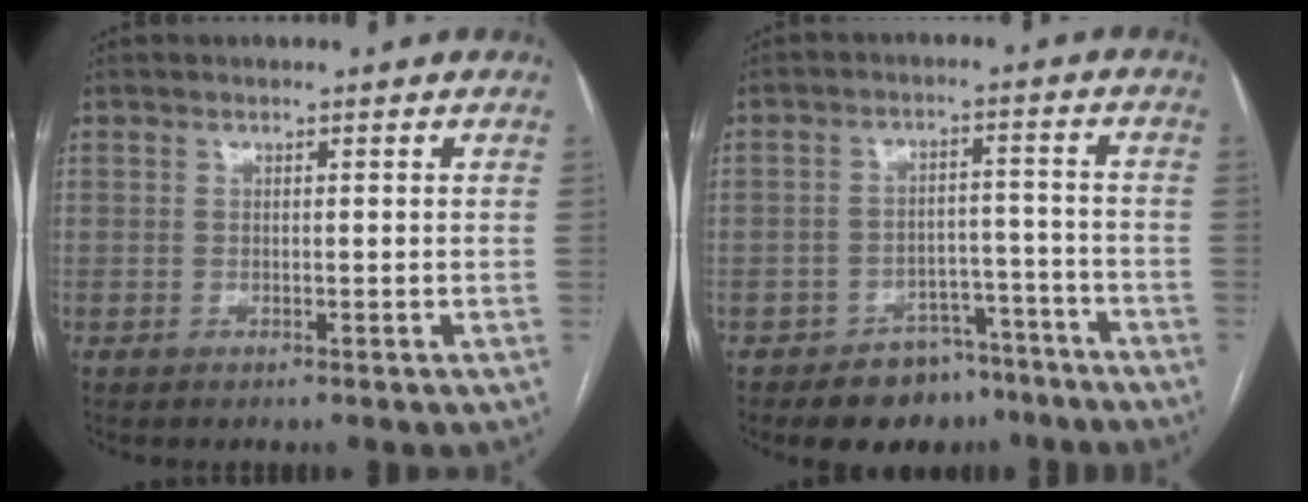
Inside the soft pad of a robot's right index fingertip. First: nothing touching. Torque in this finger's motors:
{"motor_torque": [-0.24, -0.30, -0.29, -0.10]}